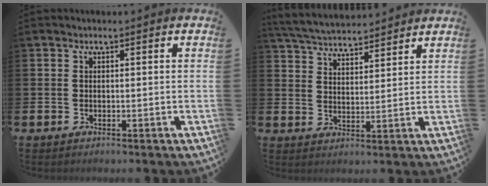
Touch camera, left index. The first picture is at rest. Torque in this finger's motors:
{"motor_torque": [0.30, -0.83, 0.68, 0.19]}